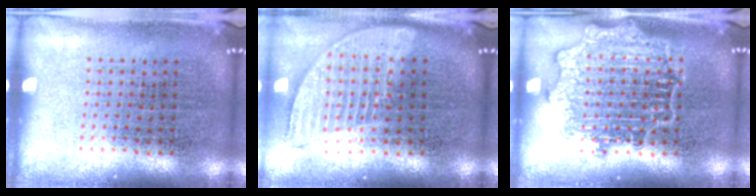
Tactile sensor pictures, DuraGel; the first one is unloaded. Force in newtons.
{"total": 1.8, "press": 1.5, "slide": 0.9}
{"total": 2.0, "press": 2.0, "slide": 0.3}